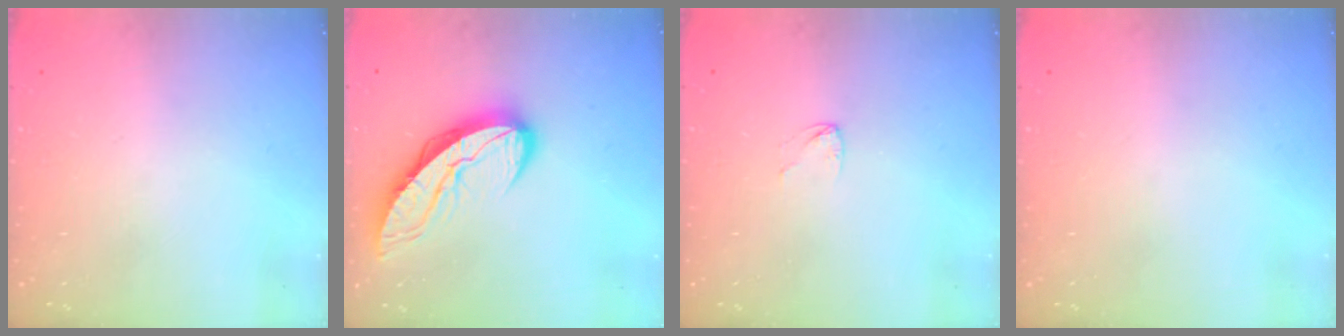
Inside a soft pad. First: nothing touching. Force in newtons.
{"total": 10.7, "press": 10.6, "slide": 1.1}
{"total": 2.8, "press": 2.8, "slide": 0.2}
{"total": 0.0}